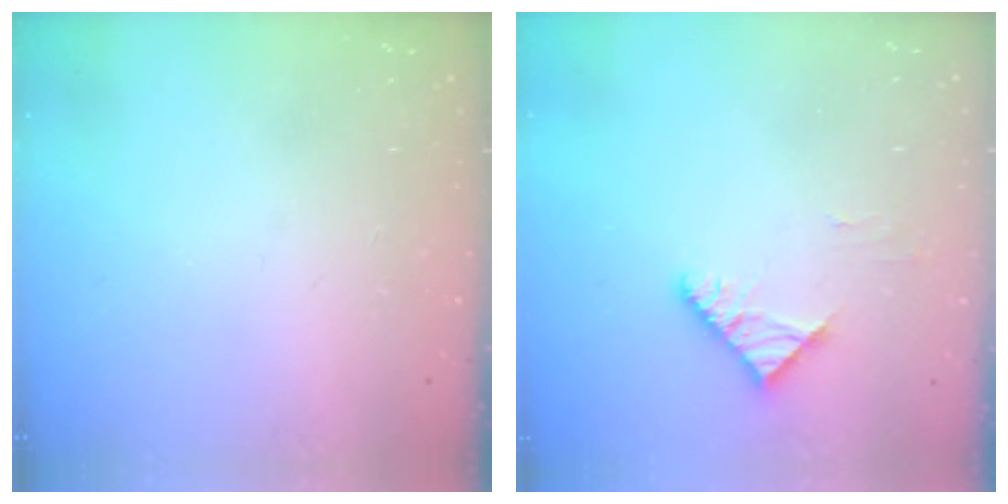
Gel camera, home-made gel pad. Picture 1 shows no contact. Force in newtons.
{"total": 4.5, "press": 4.4, "slide": 0.8}